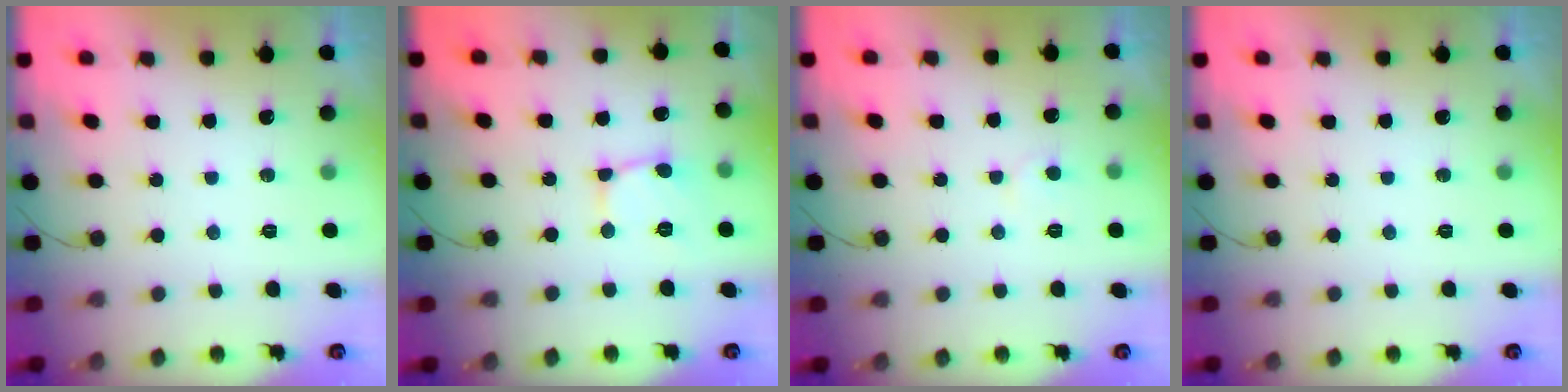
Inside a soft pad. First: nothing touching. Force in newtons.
{"total": 2.8, "press": 2.8, "slide": 0.3}
{"total": 2.8, "press": 2.8, "slide": 0.1}
{"total": 0.0}